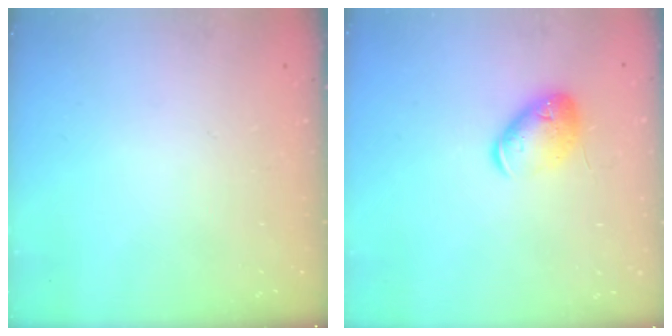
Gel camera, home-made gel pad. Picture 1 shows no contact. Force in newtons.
{"total": 10.8, "press": 10.6, "slide": 1.8}